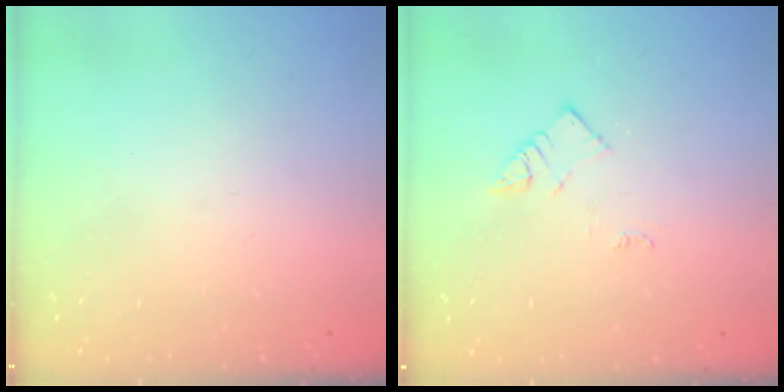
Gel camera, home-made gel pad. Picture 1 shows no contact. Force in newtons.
{"total": 2.7, "press": 2.6, "slide": 0.4}